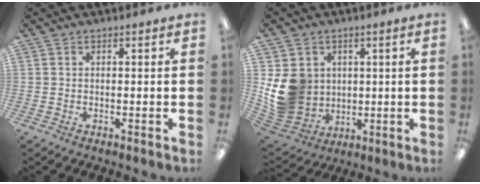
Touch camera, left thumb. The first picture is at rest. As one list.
[{"total": 12.6, "force": [1.7, 11.4, 5.0], "torque": [-0.122, -0.007, 0.041]}]